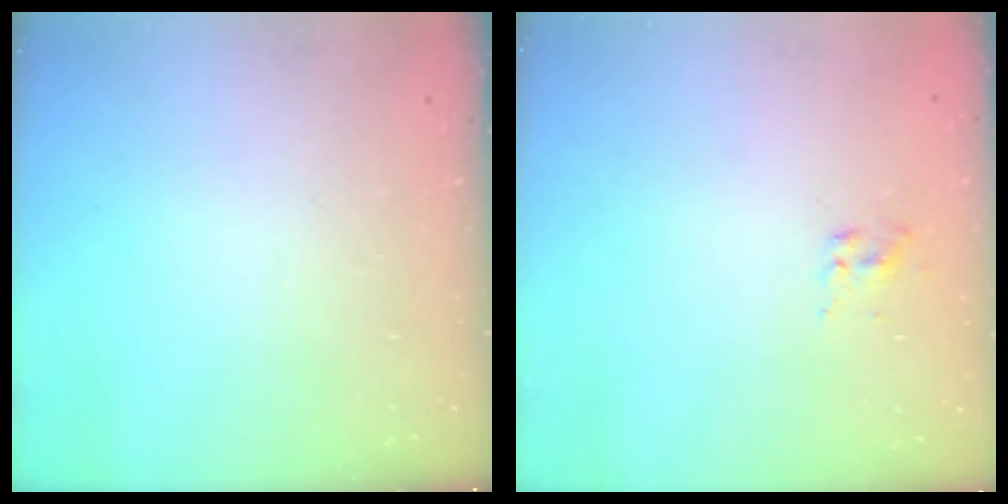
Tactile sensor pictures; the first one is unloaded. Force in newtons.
{"total": 2.0, "press": 1.9, "slide": 0.8}